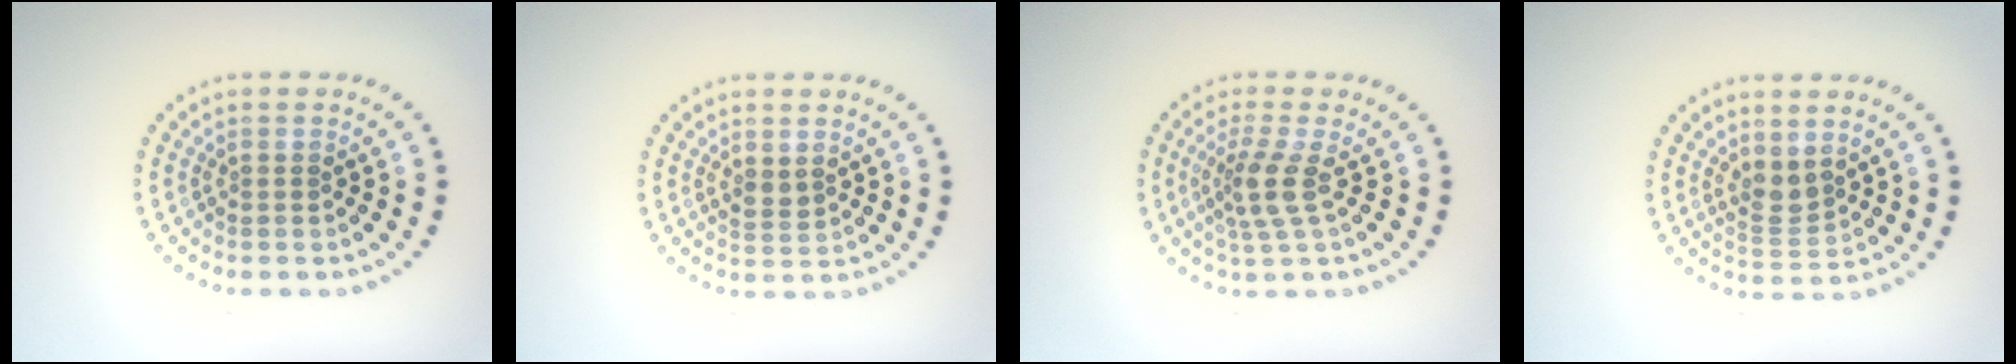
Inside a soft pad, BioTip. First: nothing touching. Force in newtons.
{"total": 1.1, "press": 1.1, "slide": 0.3}
{"total": 2.9, "press": 2.2, "slide": 1.9}
{"total": 2.2, "press": 1.8, "slide": 1.3}